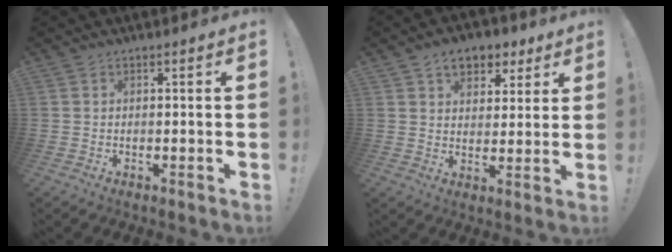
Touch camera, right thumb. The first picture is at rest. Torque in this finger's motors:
{"motor_torque": [0.33, 0.29, 0.12, 0.01, 0.03]}